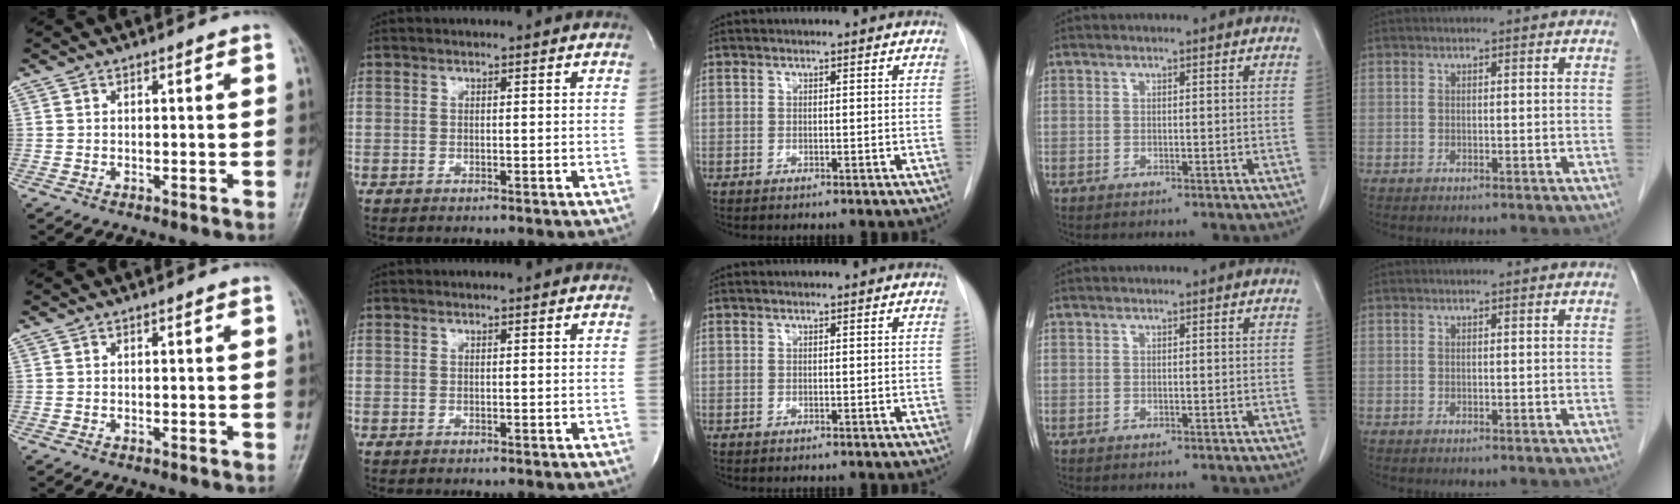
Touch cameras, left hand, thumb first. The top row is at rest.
{}